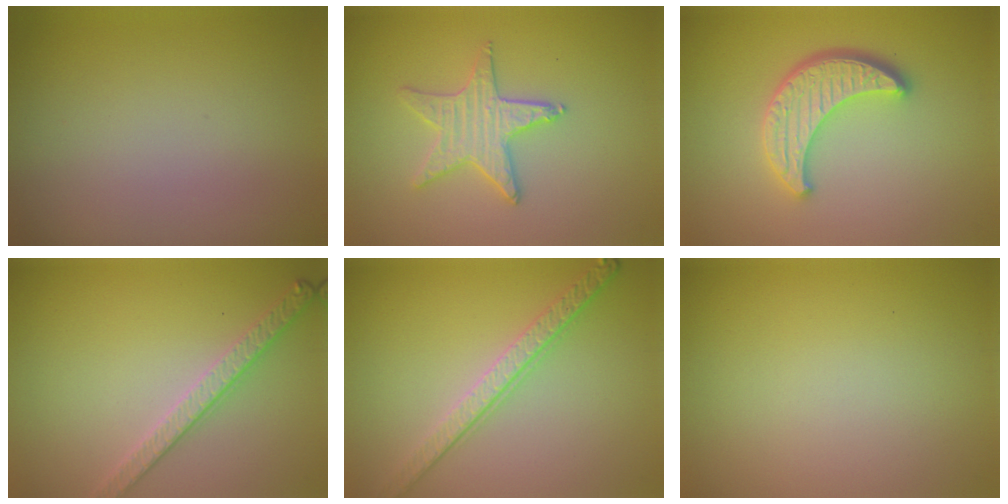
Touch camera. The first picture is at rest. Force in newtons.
{"total": 3.0, "press": 3.0, "slide": 0.5}
{"total": 4.5, "press": 3.8, "slide": 2.5}
{"total": 2.8, "press": 2.7, "slide": 0.8}
{"total": 3.8, "press": 3.0, "slide": 2.4}
{"total": 0.0}